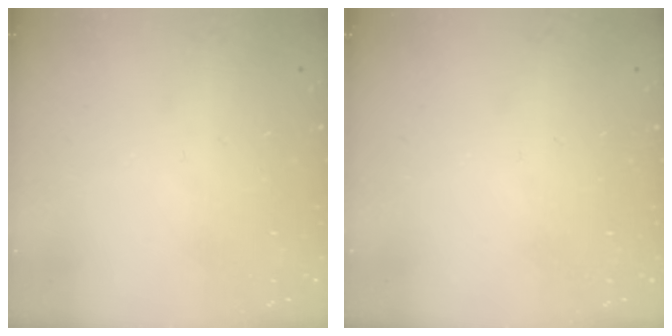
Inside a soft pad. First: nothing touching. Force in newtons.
{"total": 0.0}